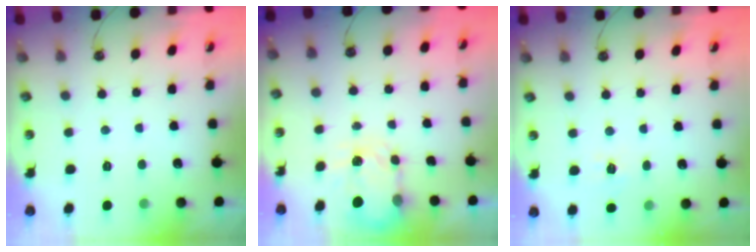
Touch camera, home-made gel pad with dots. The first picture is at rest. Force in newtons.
{"total": 4.3, "press": 4.2, "slide": 0.4}
{"total": 5.3, "press": 5.3, "slide": 0.6}